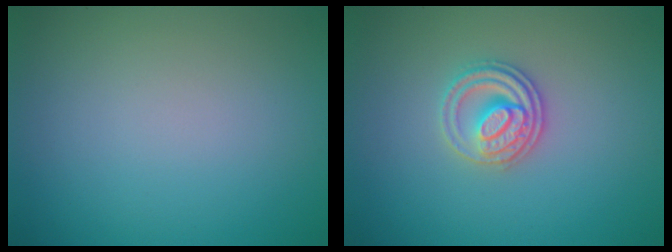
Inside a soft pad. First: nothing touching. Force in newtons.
{"total": 2.8, "press": 2.6, "slide": 1.0}